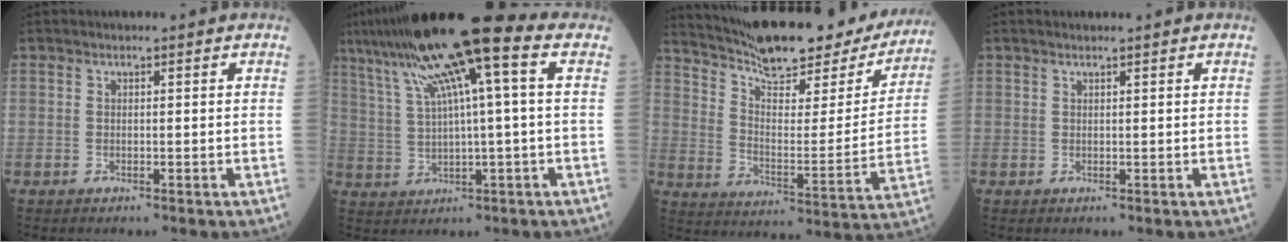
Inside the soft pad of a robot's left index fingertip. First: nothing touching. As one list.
[{"total": 14.3, "force": [6.7, 0.4, 12.6], "torque": [-0.226, 0.036, 0.115]}, {"total": 25.4, "force": [22.1, 6.0, 11.0], "torque": [-0.174, -0.022, 0.301]}, {"total": 1.0, "force": [0.8, -0.2, 0.5], "torque": [-0.009, 0.005, 0.017]}]